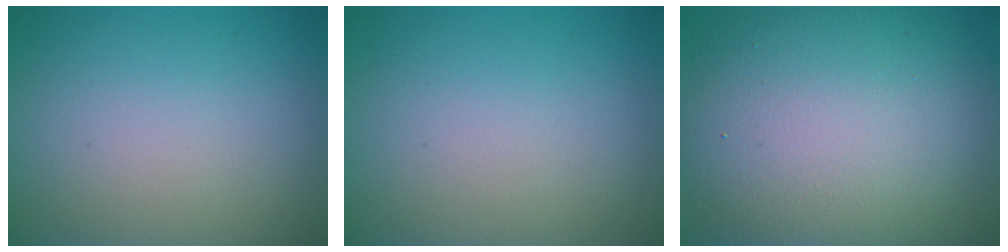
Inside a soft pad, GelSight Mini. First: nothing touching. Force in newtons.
{"total": 0.0}
{"total": 15.0, "press": 14.9, "slide": 0.9}